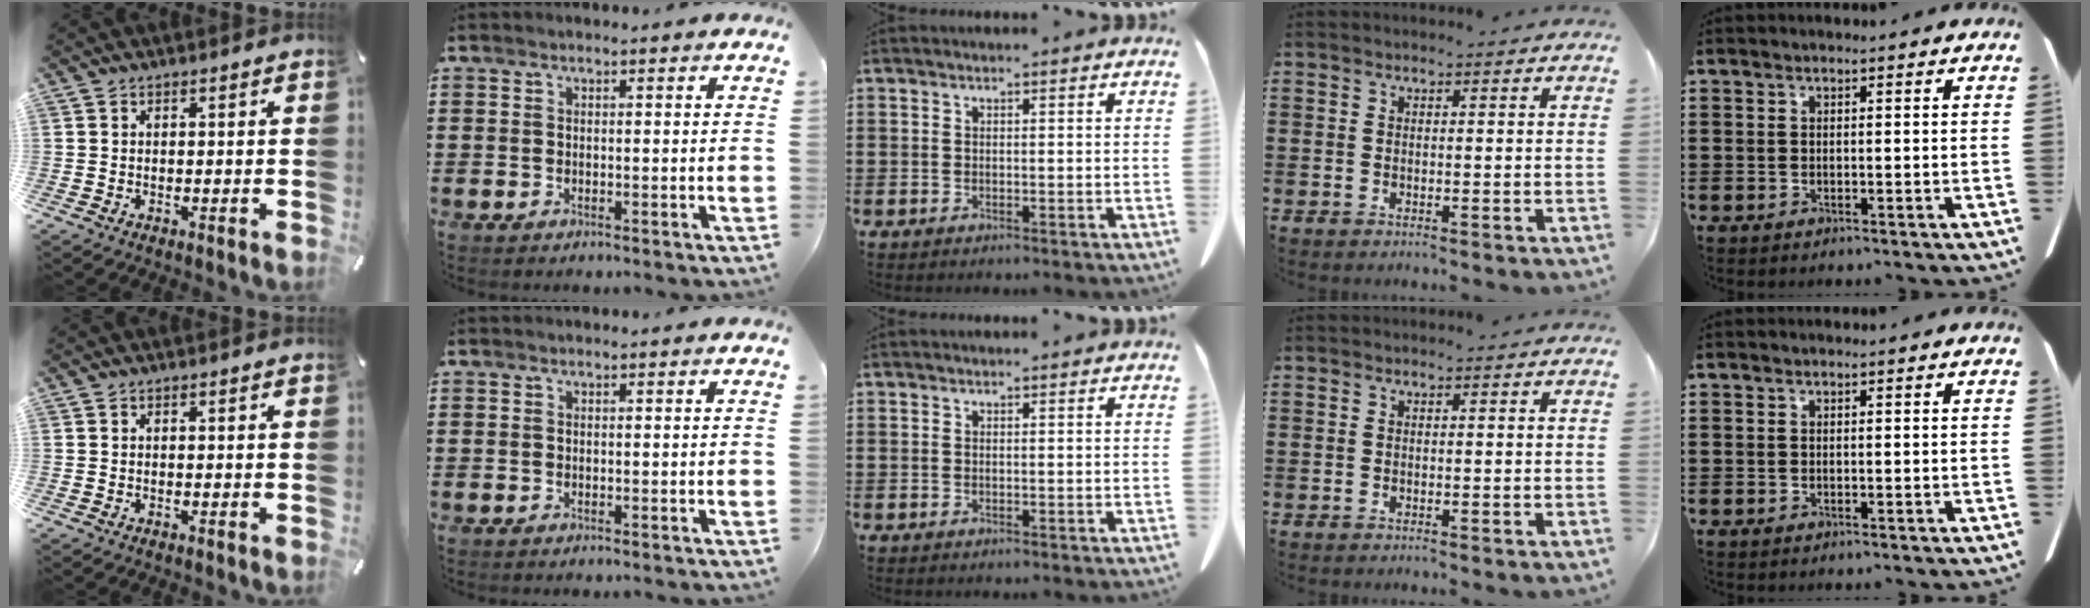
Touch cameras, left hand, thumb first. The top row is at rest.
{}